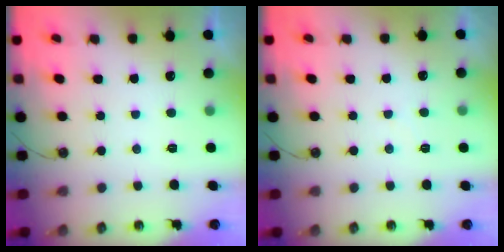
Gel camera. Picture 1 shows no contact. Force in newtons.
{"total": 3.5, "press": 3.5, "slide": 0.6}